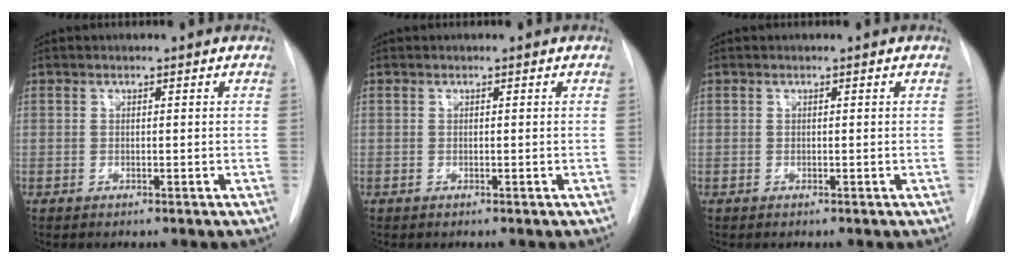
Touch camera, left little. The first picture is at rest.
{"total": 0.0}
{"total": 0.0}